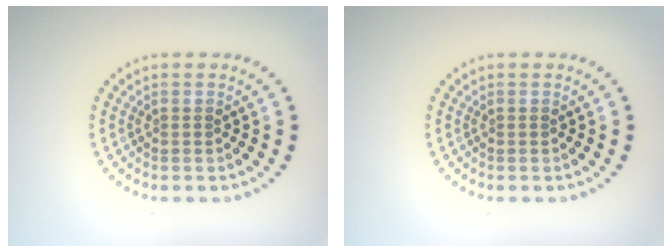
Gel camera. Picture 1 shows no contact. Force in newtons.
{"total": 0.0}